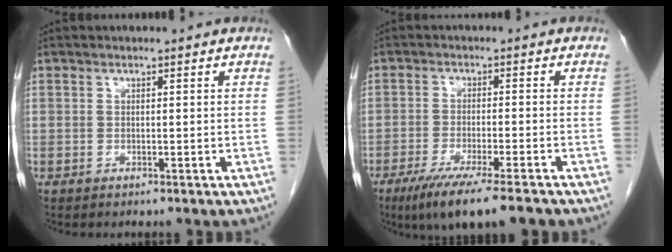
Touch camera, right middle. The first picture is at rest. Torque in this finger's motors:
{"motor_torque": [0.84, -0.66, 0.26, 0.10]}